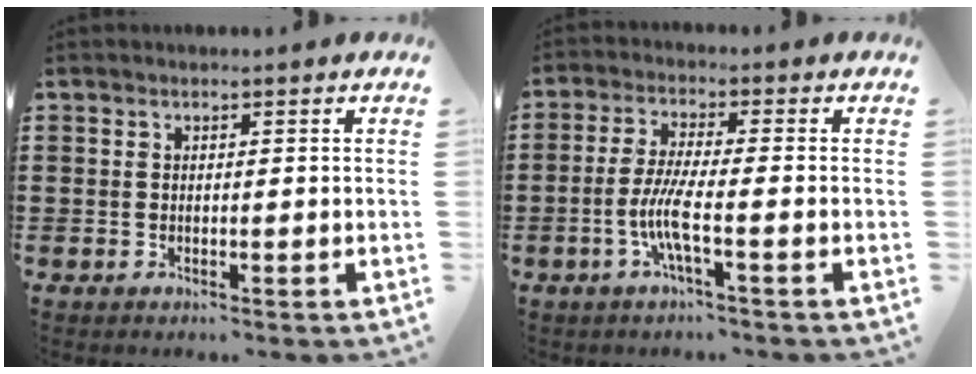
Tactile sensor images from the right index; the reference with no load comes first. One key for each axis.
{"total": 6.1, "fx": -2.1, "fy": 0.6, "fz": 5.7, "tx": -0.134, "ty": -0.016, "tz": -0.050}